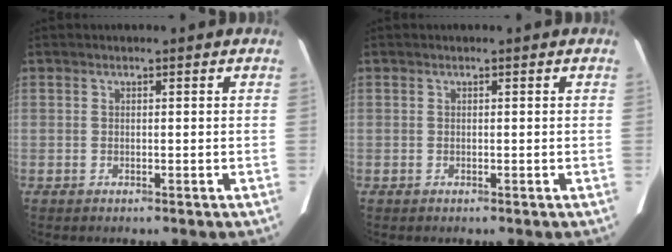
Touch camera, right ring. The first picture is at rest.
{"total": 0.0}